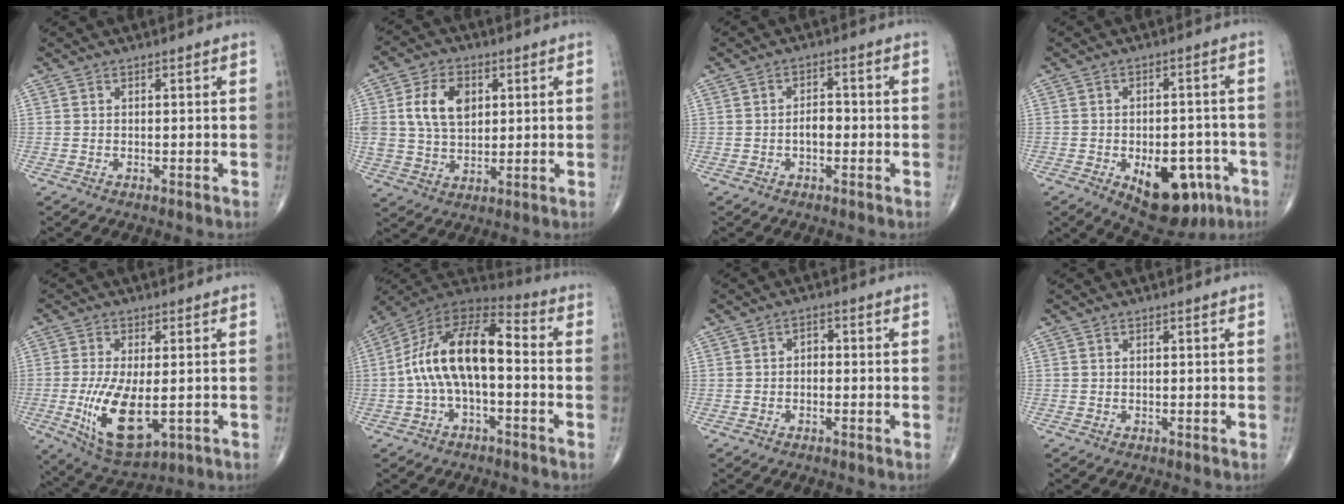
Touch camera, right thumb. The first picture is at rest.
{"total": 10.5, "force": [2.7, 7.0, 7.3], "torque": [-0.120, -0.001, 0.055]}
{"total": 2.9, "force": [-0.7, 1.7, 2.3], "torque": [-0.029, 0.012, -0.015]}
{"total": 14.5, "force": [-6.1, 7.9, 10.5], "torque": [-0.114, 0.023, -0.071]}
{"total": 12.7, "force": [-2.3, 5.7, 11.2], "torque": [-0.205, -0.023, -0.023]}
{"total": 16.1, "force": [-1.1, 7.6, 14.1], "torque": [-0.253, 0.053, -0.031]}
{"total": 1.8, "force": [-0.5, 1.3, 1.1], "torque": [-0.002, 0.010, -0.016]}
{"total": 0.0}